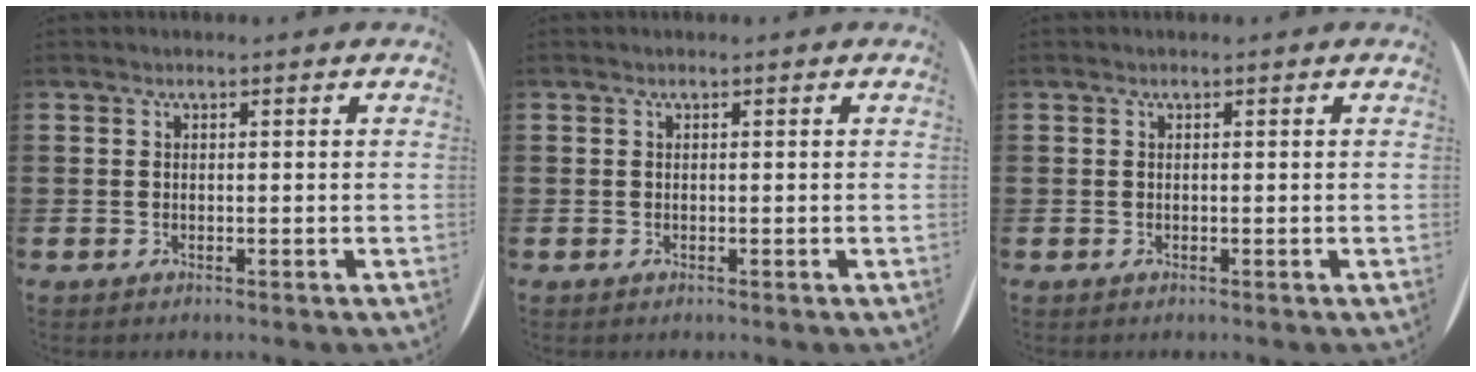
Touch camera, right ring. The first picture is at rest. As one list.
[{"total": 0.0}, {"total": 0.0}]